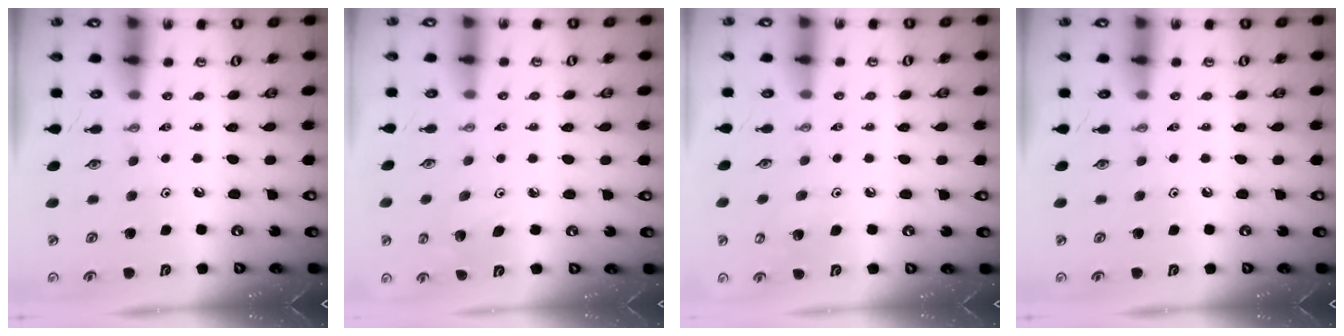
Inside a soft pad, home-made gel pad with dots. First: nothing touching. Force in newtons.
{"total": 4.7, "press": 4.7, "slide": 0.2}
{"total": 6.4, "press": 6.3, "slide": 0.5}
{"total": 0.0}